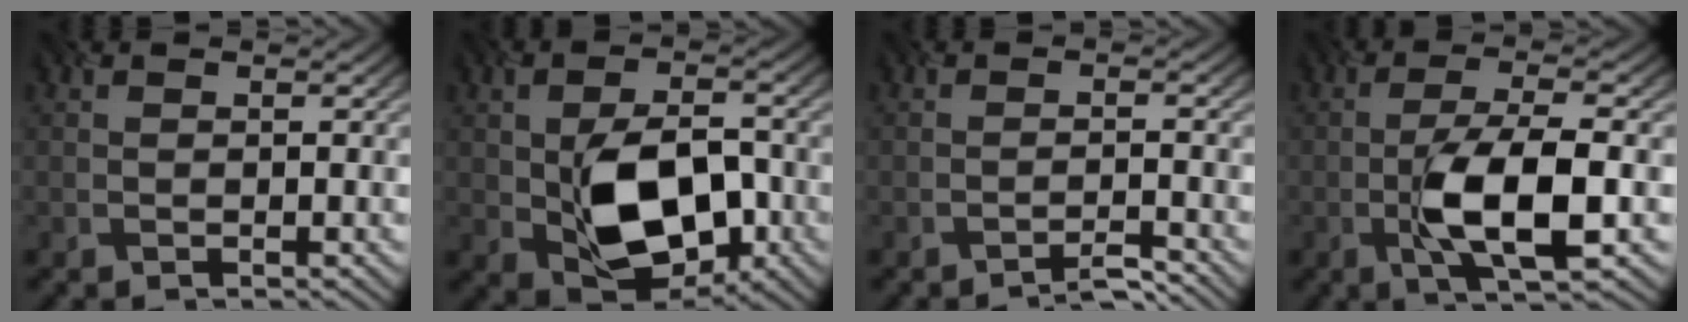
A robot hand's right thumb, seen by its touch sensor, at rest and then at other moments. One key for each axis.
{"total": 10.6, "fx": -2.6, "fy": 6.7, "fz": 7.8, "tx": -0.143, "ty": -0.010, "tz": -0.037}
{"total": 2.8, "fx": -2.7, "fy": 0.0, "fz": 0.4, "tx": -0.001, "ty": 0.010, "tz": -0.052}
{"total": 8.3, "fx": -2.5, "fy": 2.5, "fz": 7.5, "tx": -0.138, "ty": 0.004, "tz": -0.045}